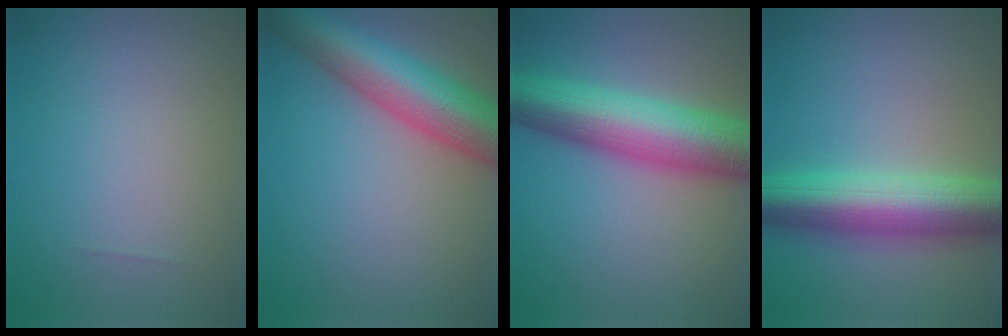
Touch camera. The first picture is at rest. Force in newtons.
{"total": 9.3, "press": 9.3, "slide": 0.3}
{"total": 10.3, "press": 10.3, "slide": 0.1}
{"total": 9.0, "press": 9.0, "slide": 0.2}